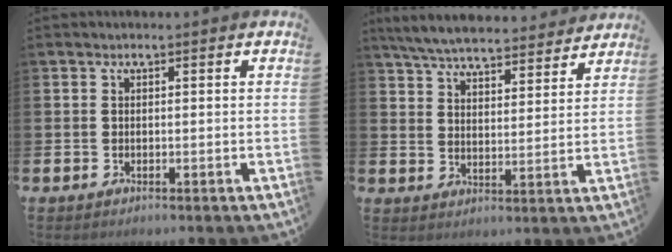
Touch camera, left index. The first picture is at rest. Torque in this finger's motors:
{"motor_torque": [1.06, -1.07, 0.63, 0.16]}